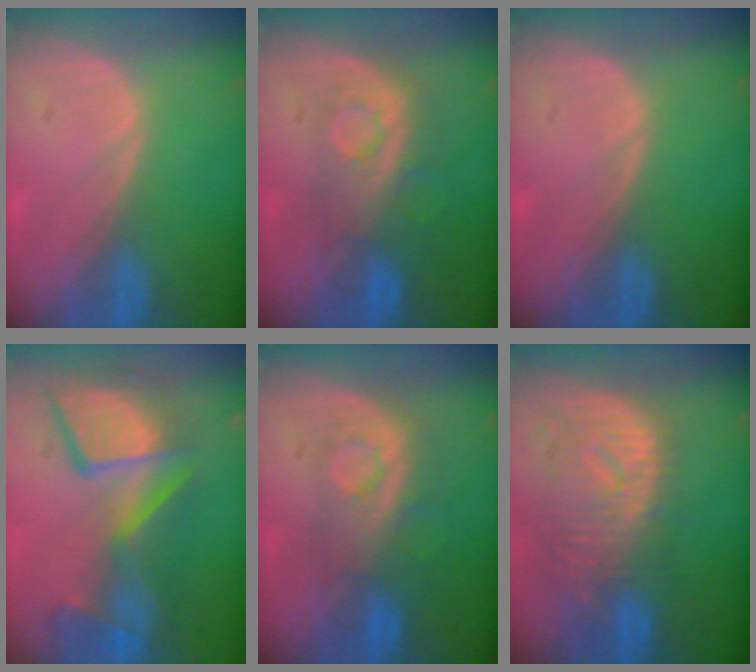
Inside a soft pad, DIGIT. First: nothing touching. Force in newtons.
{"total": 7.8, "press": 7.5, "slide": 2.0}
{"total": 0.0}
{"total": 11.8, "press": 10.8, "slide": 4.7}
{"total": 7.8, "press": 7.5, "slide": 2.0}
{"total": 10.9, "press": 9.7, "slide": 4.9}